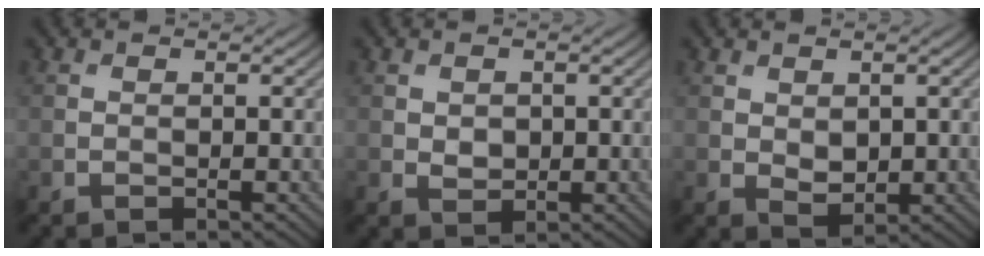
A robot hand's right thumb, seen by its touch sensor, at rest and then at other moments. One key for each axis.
{"total": 1.6, "fx": 0.3, "fy": 1.3, "fz": 0.8, "tx": -0.021, "ty": -0.005, "tz": 0.009}
{"total": 2.3, "fx": 0.6, "fy": 1.6, "fz": 1.6, "tx": -0.034, "ty": -0.006, "tz": 0.016}